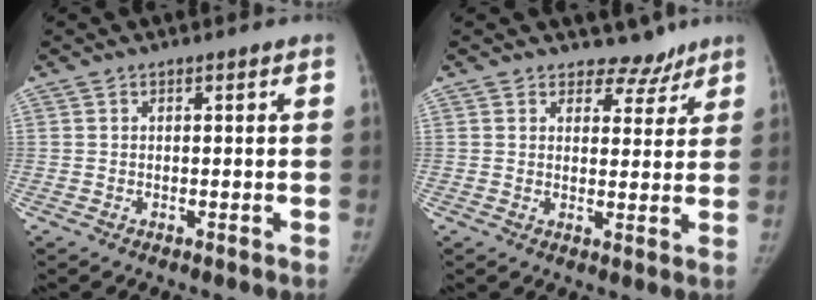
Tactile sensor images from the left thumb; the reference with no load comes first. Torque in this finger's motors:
{"motor_torque": [-0.15, 0.01, -0.30, 0.28, -0.08]}